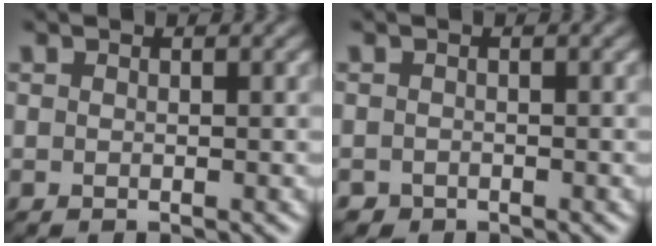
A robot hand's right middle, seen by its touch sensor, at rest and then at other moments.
{"total": 0.7, "force": [-0.6, 0.4, -0.1], "torque": [0.005, -0.003, -0.011]}